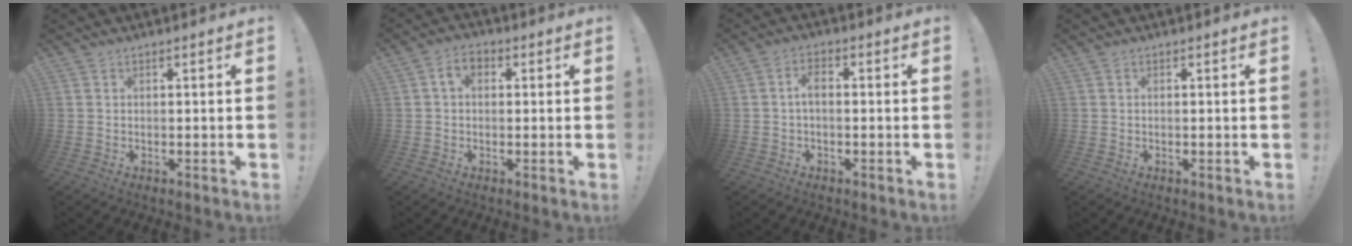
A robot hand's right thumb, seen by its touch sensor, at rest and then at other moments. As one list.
[{"total": 3.2, "force": [0.5, 2.1, 2.3], "torque": [-0.032, 0.004, 0.007]}, {"total": 3.7, "force": [-0.4, 1.7, 3.3], "torque": [-0.065, 0.011, -0.006]}, {"total": 0.0}]